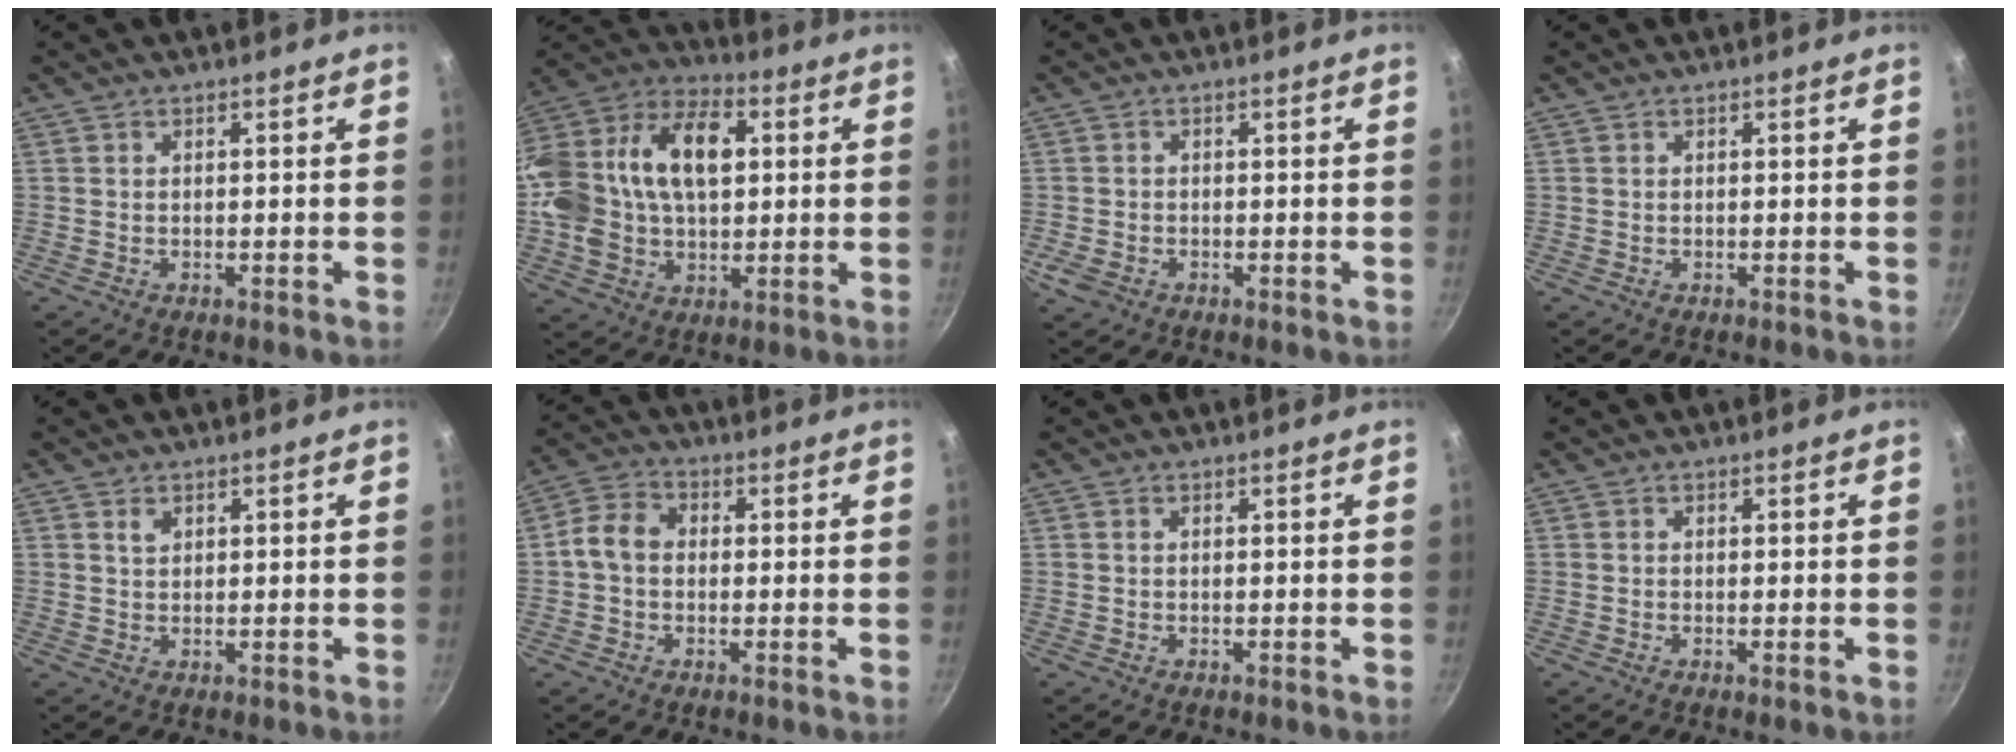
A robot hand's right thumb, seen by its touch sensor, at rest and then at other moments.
{"total": 24.1, "force": [2.8, 15.1, 18.6], "torque": [-0.373, 0.025, 0.046]}
{"total": 2.6, "force": [-1.2, 1.8, 1.4], "torque": [-0.030, 0.000, -0.019]}
{"total": 0.0}
{"total": 1.6, "force": [0.9, 1.1, 0.8], "torque": [-0.007, -0.005, 0.017]}
{"total": 6.3, "force": [-0.2, 4.9, 3.9], "torque": [-0.067, 0.021, -0.013]}
{"total": 0.0}
{"total": 0.6, "force": [-0.2, 0.1, 0.6], "torque": [-0.013, -0.002, -0.002]}